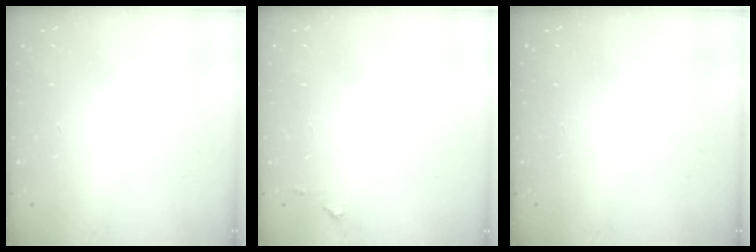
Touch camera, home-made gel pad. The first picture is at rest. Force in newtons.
{"total": 4.3, "press": 4.2, "slide": 0.7}
{"total": 0.0}